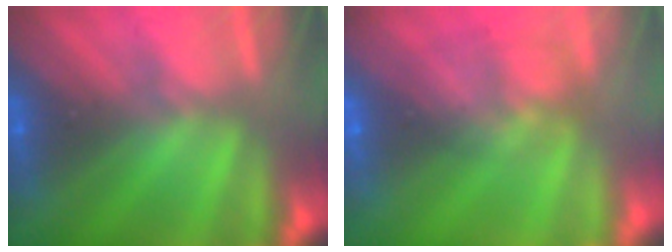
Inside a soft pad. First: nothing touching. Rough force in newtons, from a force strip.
{"total": 7.0}